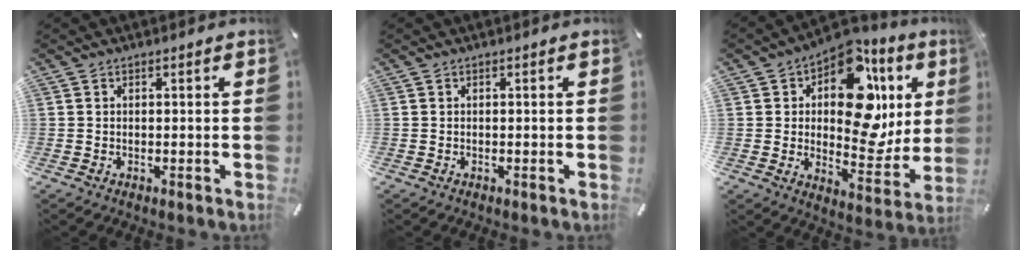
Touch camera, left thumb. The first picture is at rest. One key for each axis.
{"total": 0.0}
{"total": 18.6, "fx": 6.9, "fy": 11.6, "fz": 12.8, "tx": -0.159, "ty": -0.055, "tz": 0.116}